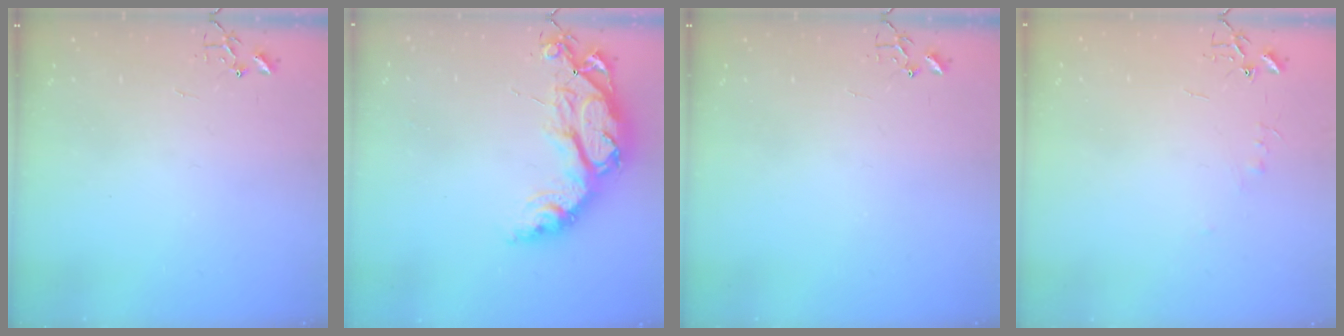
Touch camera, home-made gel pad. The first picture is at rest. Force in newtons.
{"total": 18.0, "press": 17.9, "slide": 1.7}
{"total": 0.0}
{"total": 3.3, "press": 3.2, "slide": 0.5}